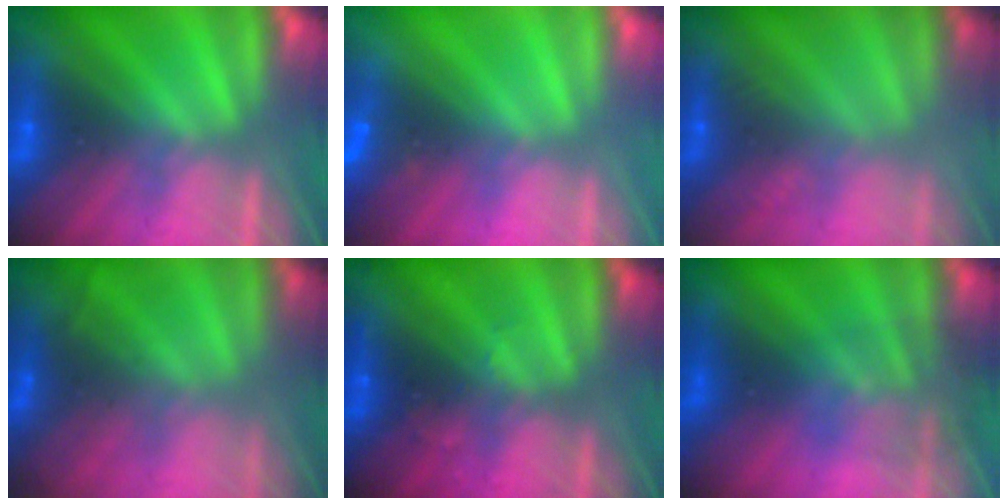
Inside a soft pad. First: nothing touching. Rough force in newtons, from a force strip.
{"total": 3.5}
{"total": 2.4}
{"total": 7.4}
{"total": 3.0}
{"total": 1.5}